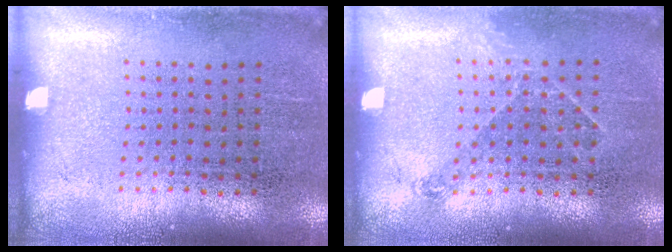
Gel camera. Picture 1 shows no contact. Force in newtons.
{"total": 1.0, "press": 0.8, "slide": 0.6}